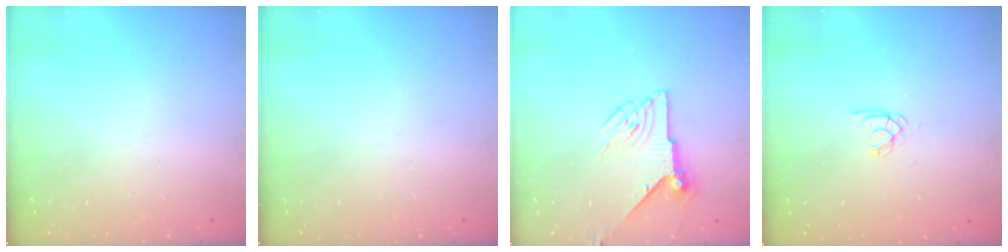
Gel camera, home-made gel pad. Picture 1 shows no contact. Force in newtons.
{"total": 0.0}
{"total": 7.7, "press": 7.7, "slide": 0.2}
{"total": 1.9, "press": 1.9, "slide": 0.2}